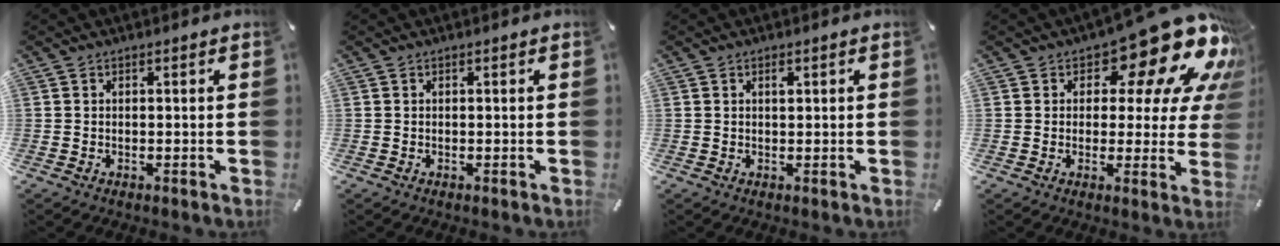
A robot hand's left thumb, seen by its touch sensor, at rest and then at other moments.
{"total": 0.0}
{"total": 1.2, "force": [0.5, 0.5, 1.0], "torque": [-0.020, 0.002, 0.008]}
{"total": 18.4, "force": [11.3, 8.0, 12.1], "torque": [-0.161, -0.082, 0.186]}